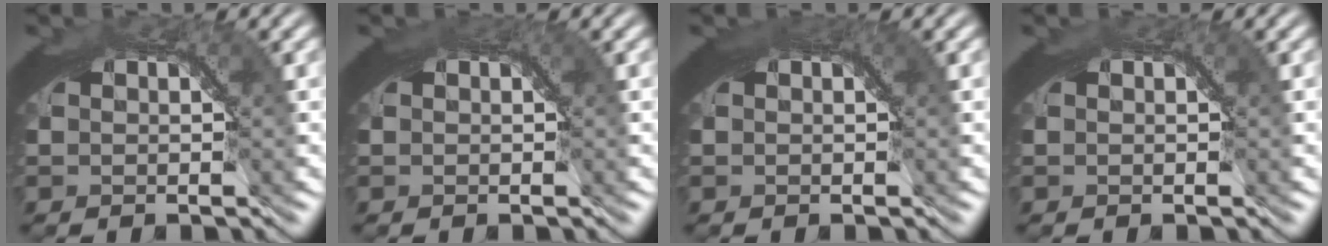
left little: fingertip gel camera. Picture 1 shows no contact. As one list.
[{"total": 0.9, "force": [0.5, 0.3, 0.8], "torque": [-0.006, 0.001, 0.005]}, {"total": 1.3, "force": [0.7, 0.3, 1.1], "torque": [-0.009, 0.002, 0.008]}, {"total": 0.0}]